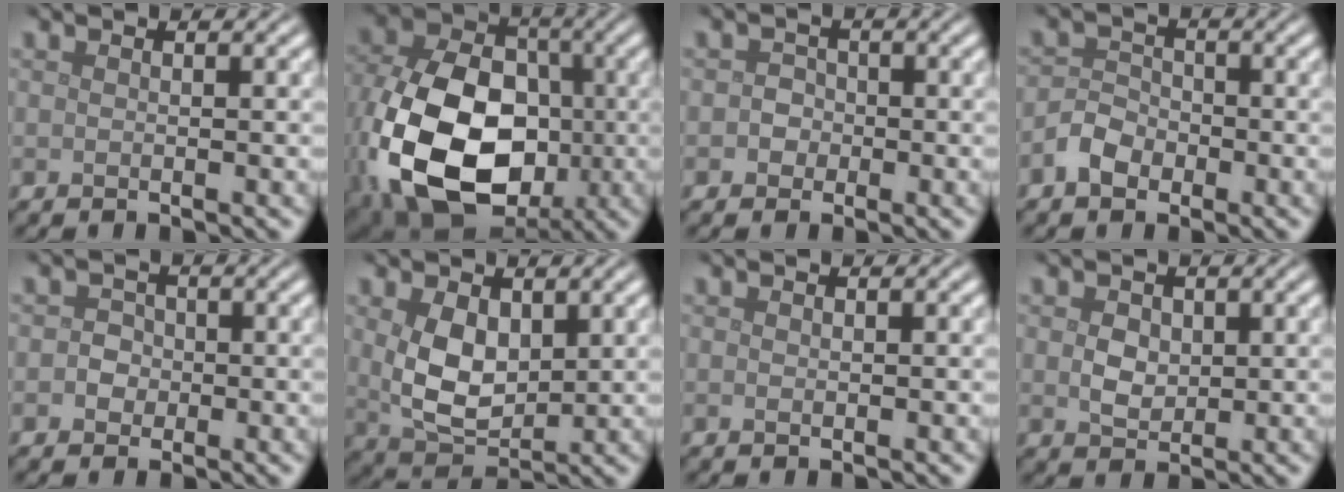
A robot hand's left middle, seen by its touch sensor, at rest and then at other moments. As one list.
[{"total": 16.8, "force": [-3.7, 11.7, 11.5], "torque": [-0.244, -0.041, -0.062]}, {"total": 1.5, "force": [-0.4, 1.4, 0.4], "torque": [0.010, 0.000, -0.015]}, {"total": 2.6, "force": [-1.5, 1.8, 1.2], "torque": [-0.019, 0.008, -0.033]}, {"total": 1.6, "force": [-0.4, 1.5, 0.5], "torque": [0.008, 0.001, -0.015]}, {"total": 5.3, "force": [1.0, 3.4, 3.9], "torque": [-0.090, -0.006, 0.028]}, {"total": 0.0}, {"total": 2.1, "force": [0.4, 1.7, 1.3], "torque": [-0.027, -0.004, 0.008]}]